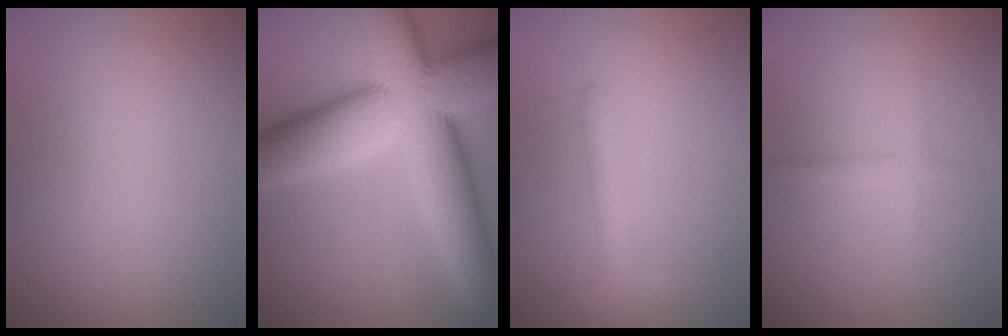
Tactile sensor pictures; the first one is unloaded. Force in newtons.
{"total": 14.8, "press": 14.8, "slide": 0.4}
{"total": 2.4, "press": 2.4, "slide": 0.2}
{"total": 1.0, "press": 1.0, "slide": 0.1}